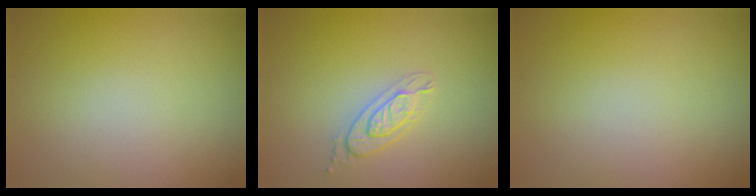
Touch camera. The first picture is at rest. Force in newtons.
{"total": 2.1, "press": 2.1, "slide": 0.4}
{"total": 0.0}